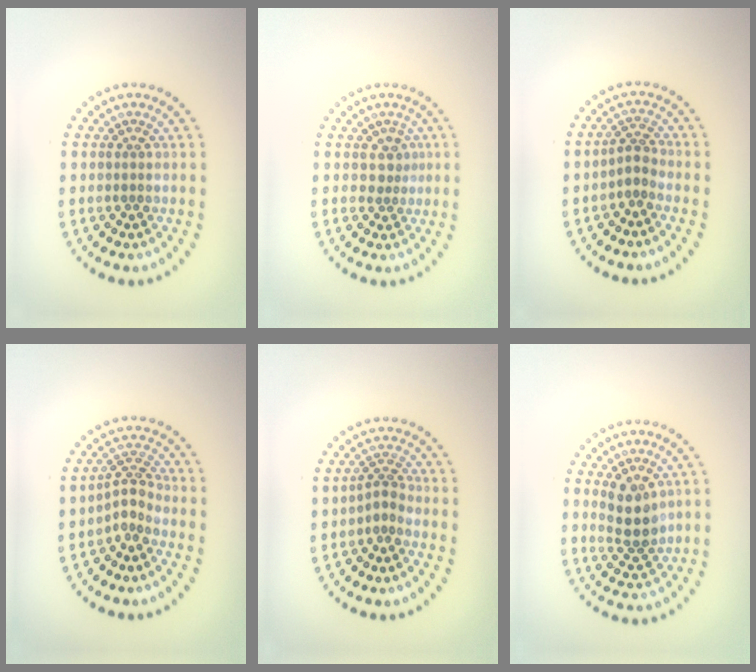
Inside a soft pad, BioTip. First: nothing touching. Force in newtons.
{"total": 1.8, "press": 1.2, "slide": 1.3}
{"total": 2.0, "press": 1.4, "slide": 1.4}
{"total": 2.3, "press": 1.6, "slide": 1.7}
{"total": 1.9, "press": 1.2, "slide": 1.5}
{"total": 3.6, "press": 3.3, "slide": 1.3}